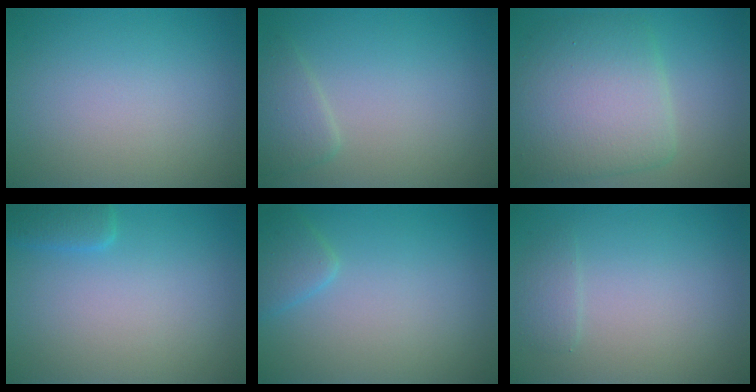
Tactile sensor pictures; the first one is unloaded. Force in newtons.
{"total": 1.9, "press": 1.9, "slide": 0.1}
{"total": 7.5, "press": 7.5, "slide": 0.1}
{"total": 1.6, "press": 1.6, "slide": 0.1}
{"total": 1.8, "press": 1.8, "slide": 0.1}
{"total": 1.1, "press": 1.1, "slide": 0.2}